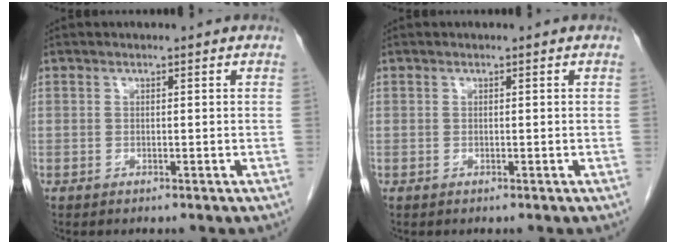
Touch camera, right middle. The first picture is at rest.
{"total": 0.0}